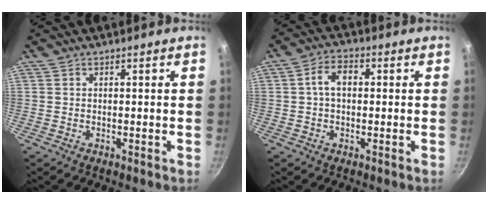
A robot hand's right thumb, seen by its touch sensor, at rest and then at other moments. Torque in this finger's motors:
{"motor_torque": [-0.35, 0.50, 0.62, -0.42, 0.11]}